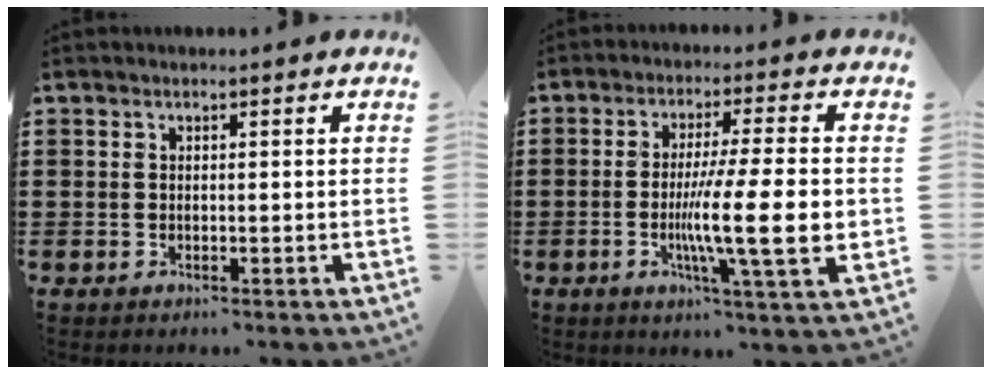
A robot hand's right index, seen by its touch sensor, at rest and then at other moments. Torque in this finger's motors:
{"motor_torque": [2.14, 0.00, 1.05, 0.21]}